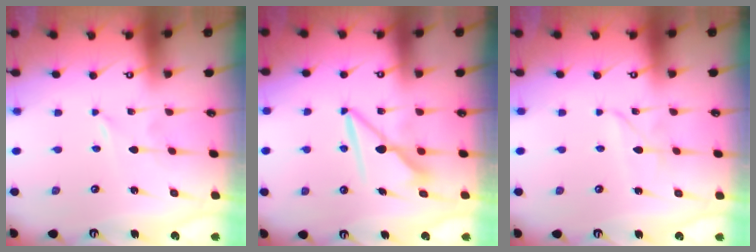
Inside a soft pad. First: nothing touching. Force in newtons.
{"total": 8.1, "press": 8.1, "slide": 0.4}
{"total": 2.1, "press": 2.1, "slide": 0.3}